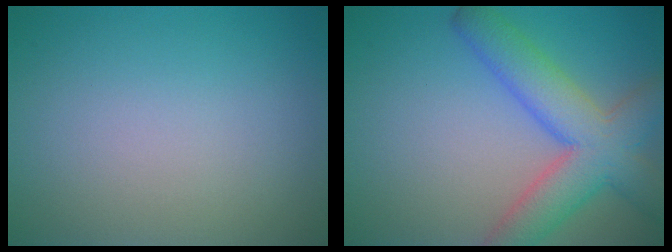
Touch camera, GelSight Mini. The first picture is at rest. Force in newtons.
{"total": 7.3, "press": 7.3, "slide": 0.4}